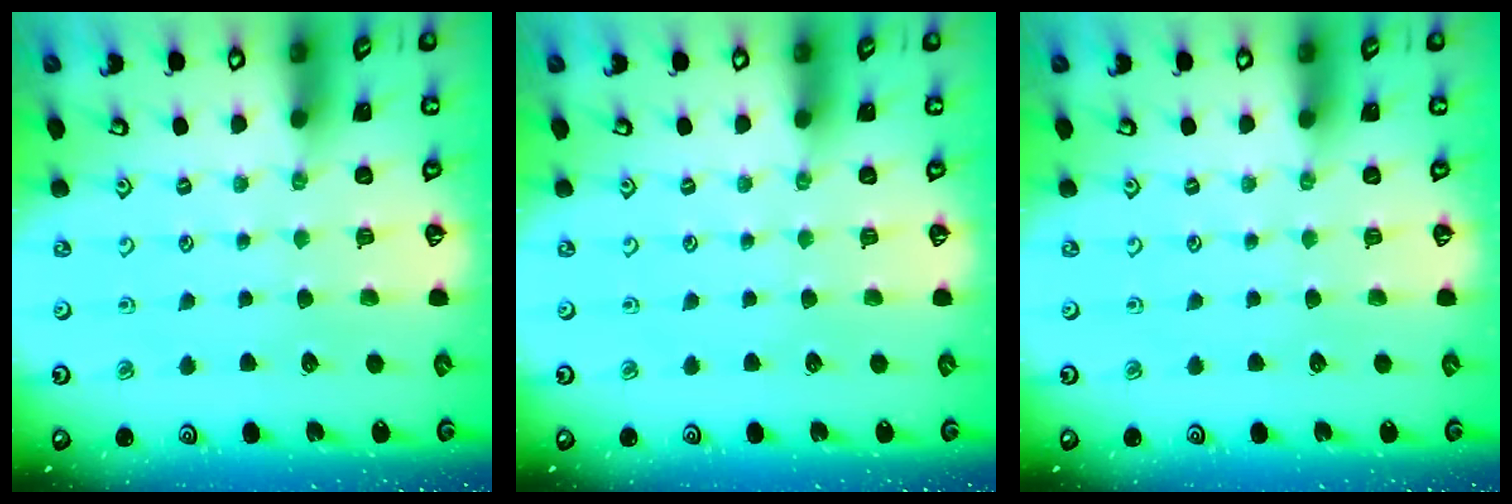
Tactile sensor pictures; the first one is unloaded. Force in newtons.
{"total": 0.0}
{"total": 0.0}